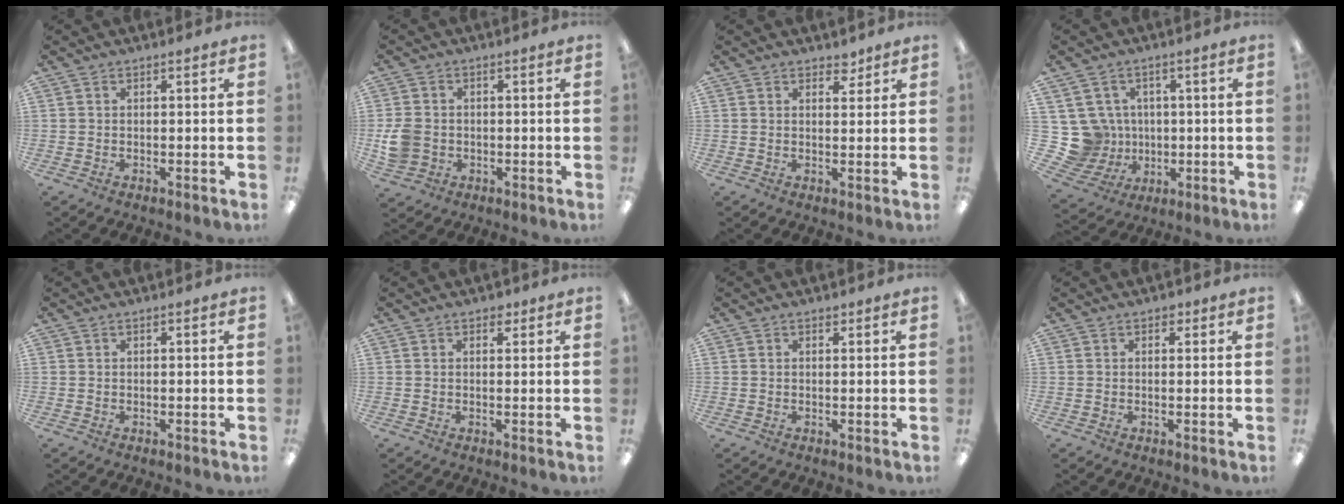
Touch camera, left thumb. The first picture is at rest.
{"total": 6.3, "force": [-0.7, 5.5, 2.9], "torque": [-0.066, 0.010, -0.011]}
{"total": 3.0, "force": [2.5, 1.6, 0.8], "torque": [0.005, -0.013, 0.041]}
{"total": 11.0, "force": [0.9, 10.7, 2.6], "torque": [-0.104, -0.005, 0.030]}
{"total": 0.0}
{"total": 1.7, "force": [0.9, 1.2, 0.8], "torque": [0.000, -0.003, 0.013]}
{"total": 0.6, "force": [0.5, 0.4, 0.1], "torque": [0.005, -0.002, 0.007]}
{"total": 1.3, "force": [0.7, 0.9, 0.6], "torque": [-0.005, 0.000, 0.010]}